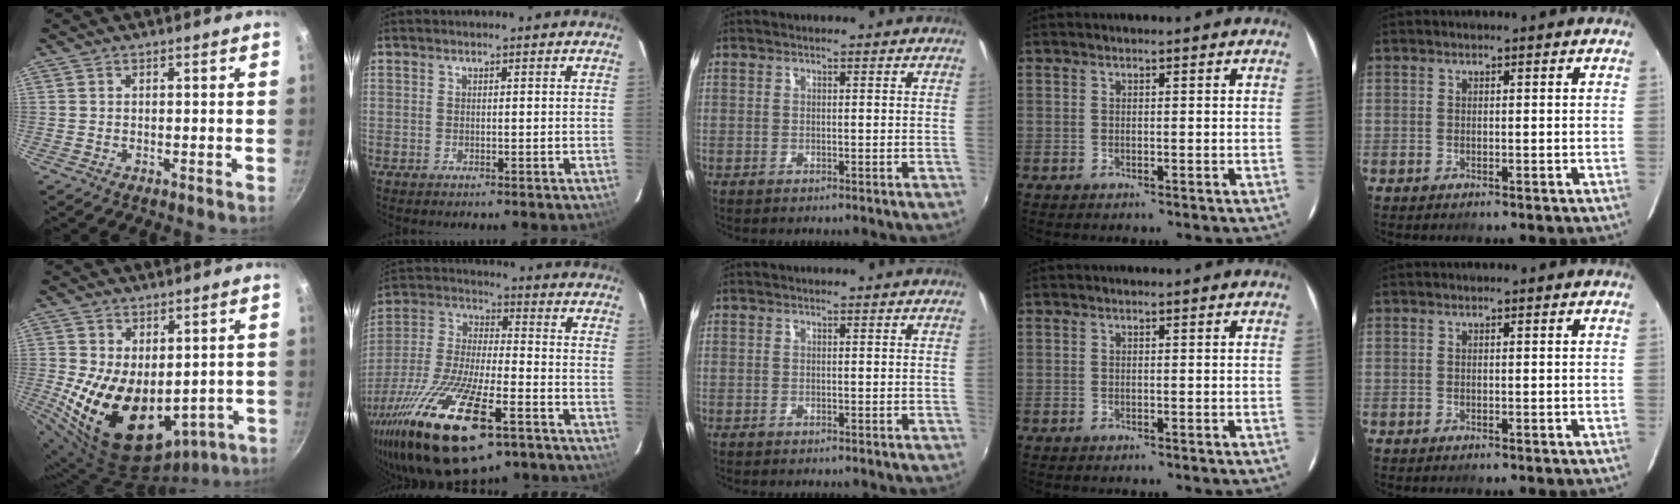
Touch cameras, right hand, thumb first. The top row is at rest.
{"thumb": {"total": 17.8, "force": [-1.4, 11.2, 13.8], "torque": [-0.223, -0.021, 0.009]}, "index": {"total": 27.1, "force": [-15.4, 9.0, 20.4], "torque": [-0.418, -0.060, -0.270]}}